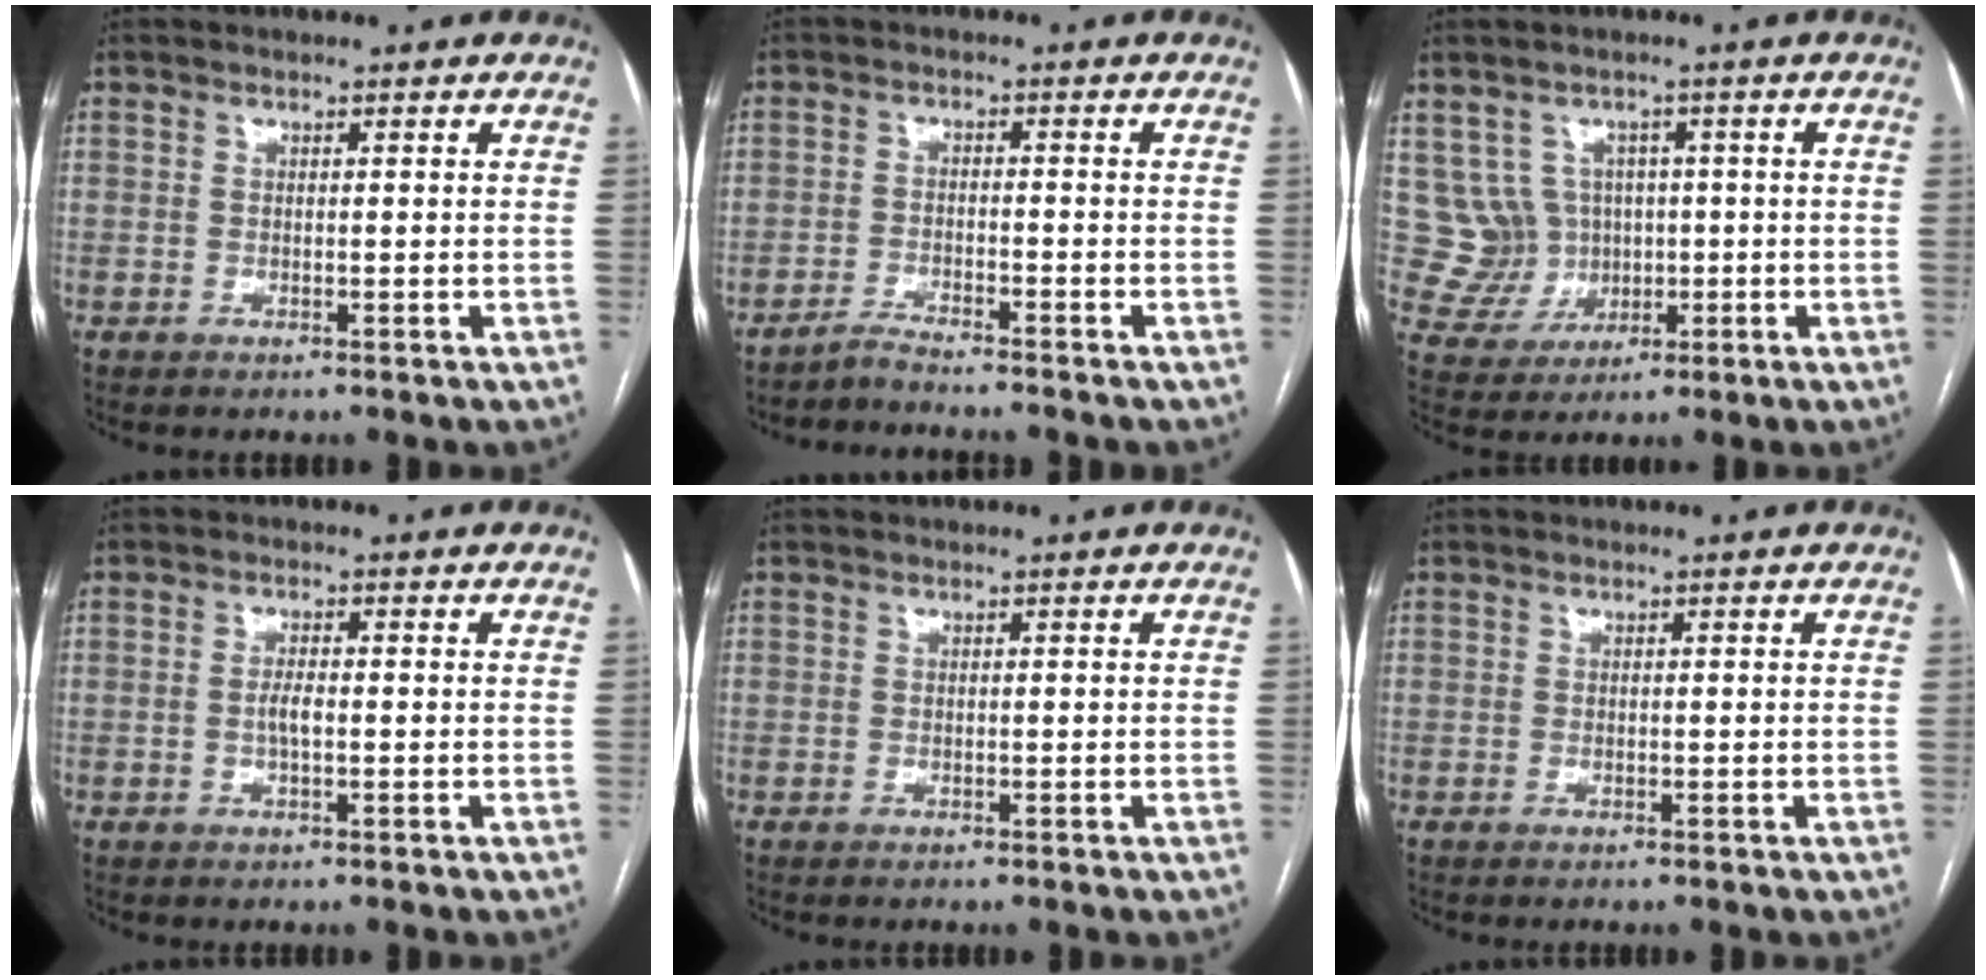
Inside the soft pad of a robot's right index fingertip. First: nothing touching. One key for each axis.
{"total": 3.5, "fx": -3.4, "fy": -0.6, "fz": 0.9, "tx": -0.016, "ty": -0.010, "tz": -0.056}
{"total": 6.4, "fx": 0.9, "fy": 6.3, "fz": 0.7, "tx": -0.019, "ty": 0.025, "tz": 0.032}
{"total": 3.6, "fx": -0.5, "fy": 0.7, "fz": 3.5, "tx": -0.073, "ty": 0.000, "tz": -0.010}
{"total": 0.0}
{"total": 0.0}